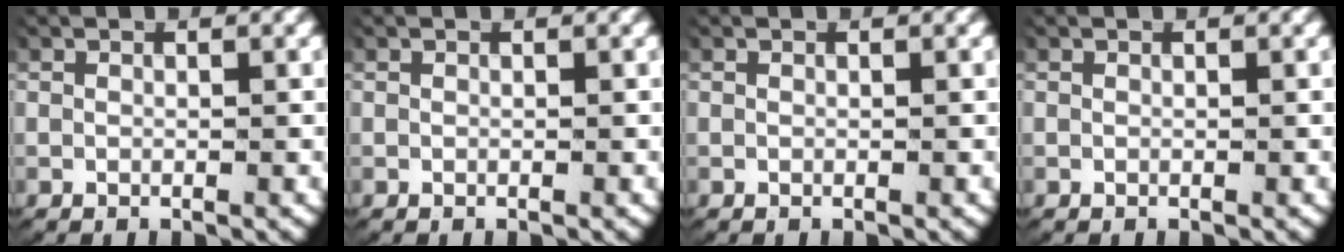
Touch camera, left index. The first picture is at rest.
{"total": 0.0}
{"total": 0.0}
{"total": 0.0}